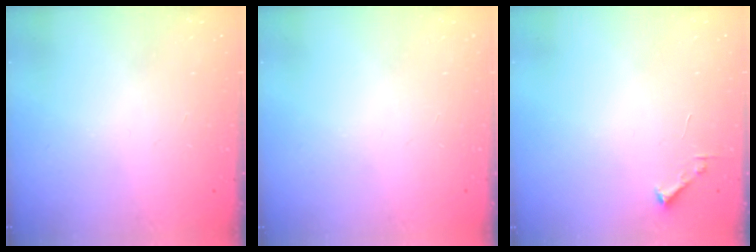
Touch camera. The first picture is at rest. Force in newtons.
{"total": 0.0}
{"total": 1.7, "press": 1.7, "slide": 0.2}